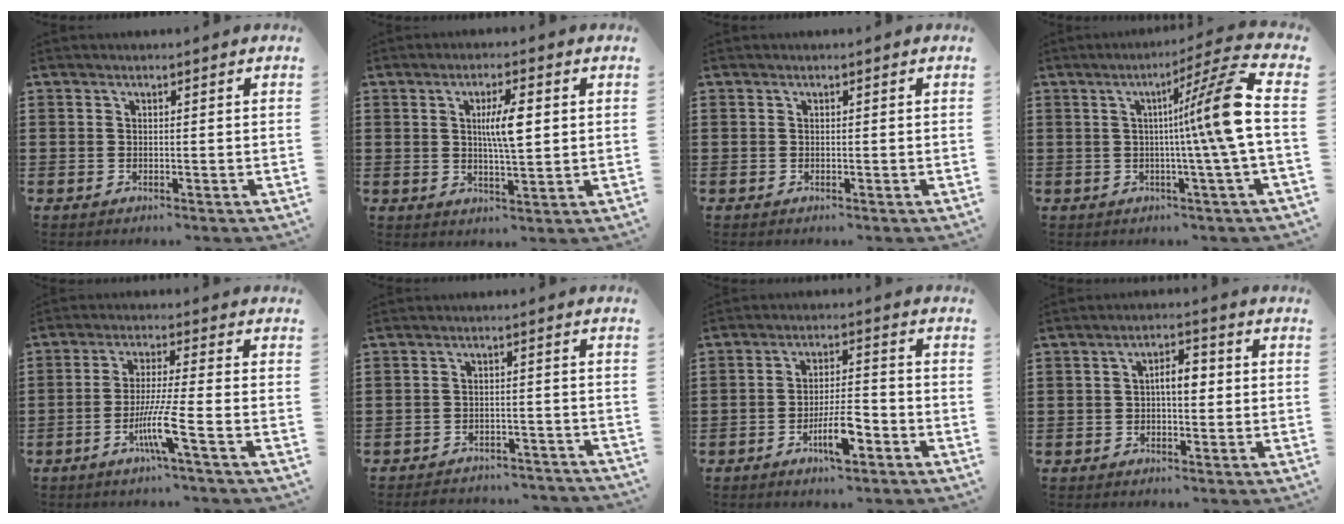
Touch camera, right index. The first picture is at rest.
{"total": 6.5, "force": [1.2, 1.5, 6.2], "torque": [-0.120, 0.008, 0.017]}
{"total": 0.0}
{"total": 12.3, "force": [0.8, -1.2, 12.2], "torque": [-0.199, -0.009, -0.005]}
{"total": 7.4, "force": [-3.2, -0.2, 6.6], "torque": [-0.135, -0.017, -0.063]}
{"total": 3.0, "force": [-2.9, 0.4, 0.0], "torque": [-0.007, 0.001, -0.062]}
{"total": 7.2, "force": [-3.3, 2.0, 6.0], "torque": [-0.116, 0.000, -0.061]}
{"total": 4.1, "force": [-0.1, 1.6, 3.7], "torque": [-0.062, 0.007, -0.007]}